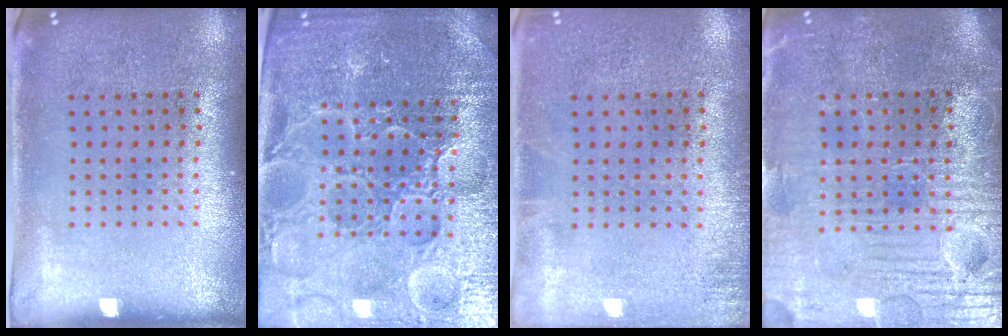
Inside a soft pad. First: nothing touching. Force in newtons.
{"total": 5.4, "press": 5.0, "slide": 2.1}
{"total": 1.2, "press": 1.1, "slide": 0.2}
{"total": 4.0, "press": 3.7, "slide": 1.4}